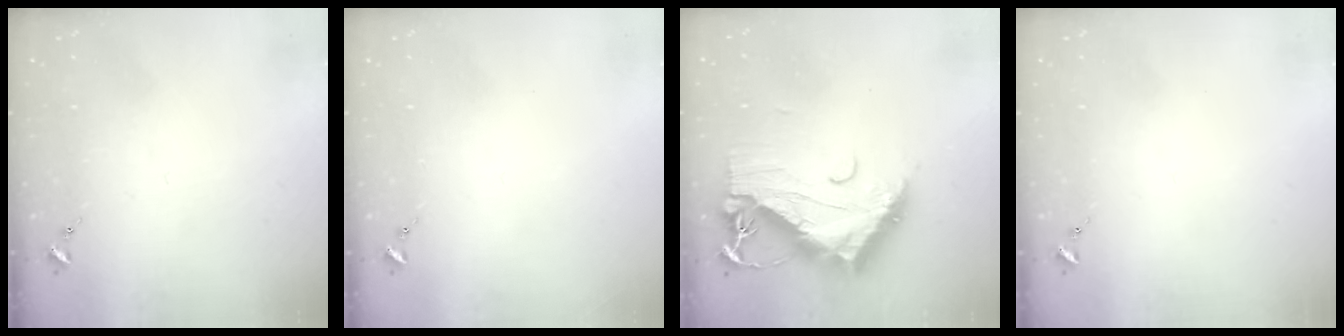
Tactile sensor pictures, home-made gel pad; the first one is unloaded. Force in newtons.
{"total": 0.0}
{"total": 17.0, "press": 17.0, "slide": 1.4}
{"total": 0.0}